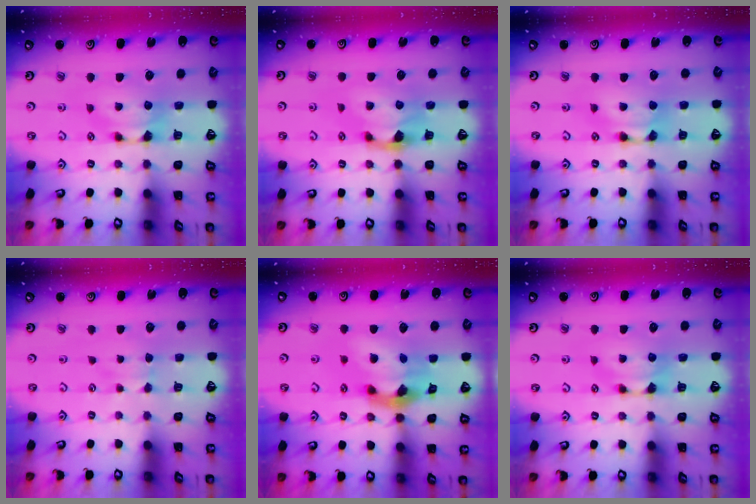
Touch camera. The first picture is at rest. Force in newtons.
{"total": 1.4, "press": 0.9, "slide": 1.0}
{"total": 1.9, "press": 1.9, "slide": 0.1}
{"total": 2.5, "press": 2.4, "slide": 0.4}
{"total": 7.8, "press": 7.4, "slide": 2.3}
{"total": 0.0}